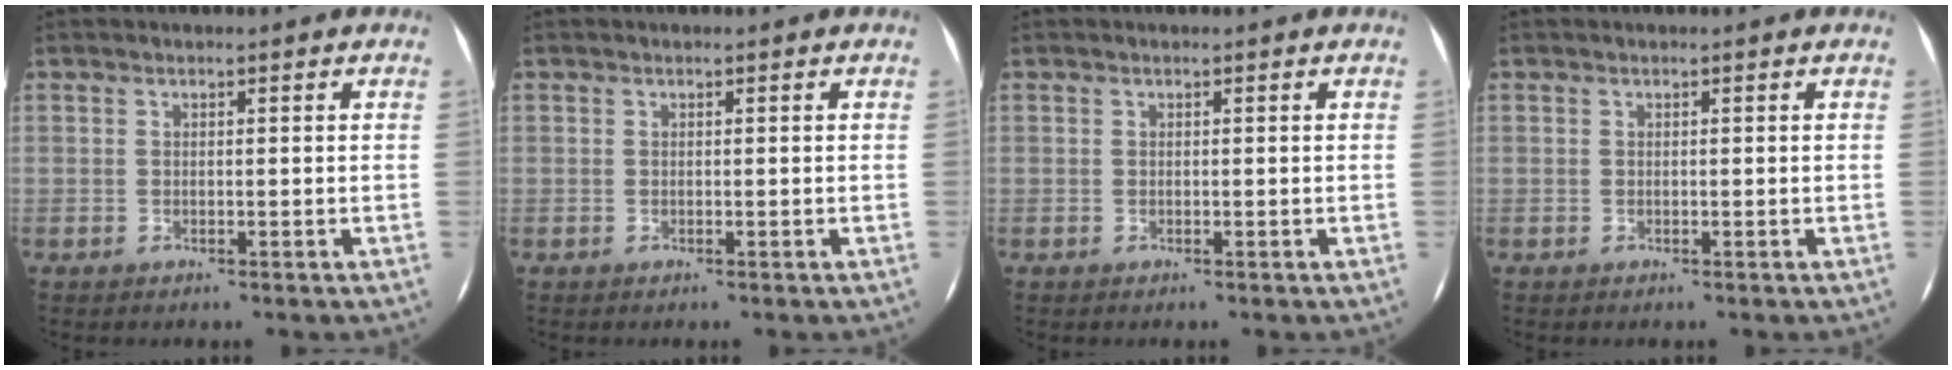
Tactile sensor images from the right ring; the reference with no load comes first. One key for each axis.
{"total": 0.0}
{"total": 0.0}
{"total": 0.0}